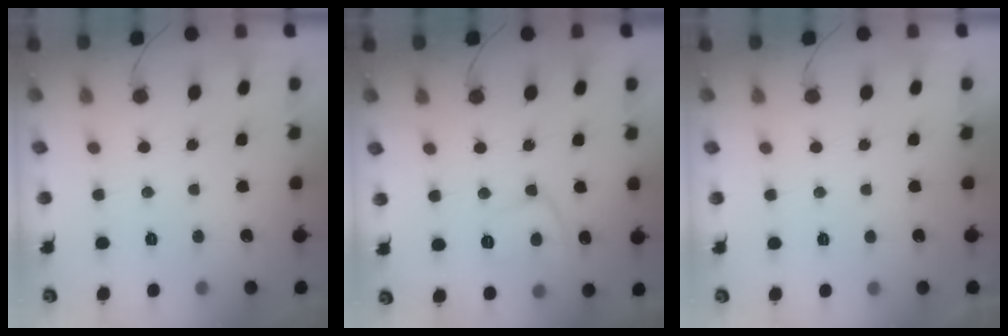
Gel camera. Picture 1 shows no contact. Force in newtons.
{"total": 8.9, "press": 8.9, "slide": 0.8}
{"total": 2.1, "press": 2.1, "slide": 0.4}